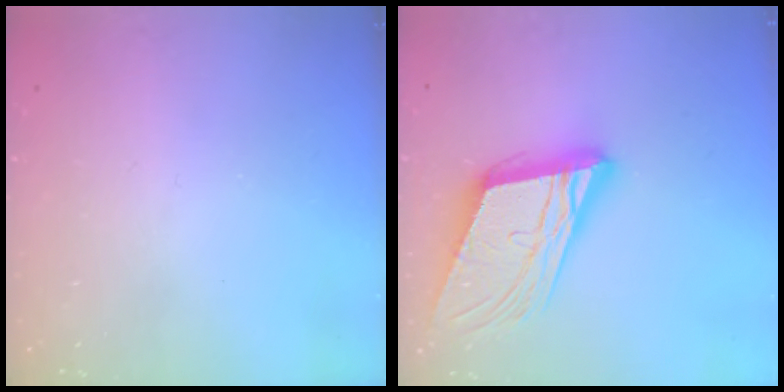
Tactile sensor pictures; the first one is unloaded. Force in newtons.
{"total": 18.2, "press": 18.0, "slide": 2.7}